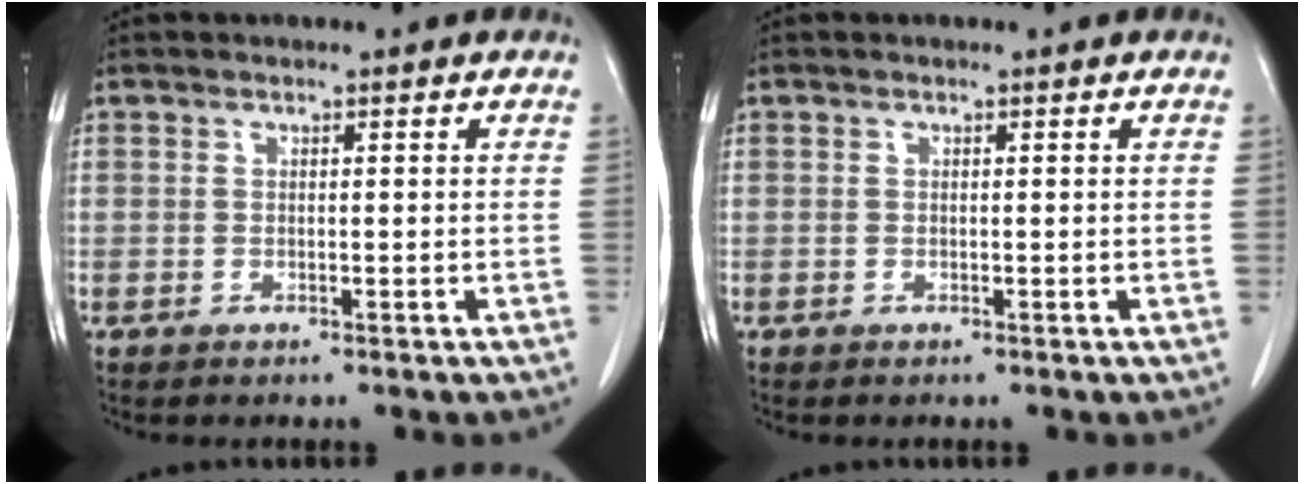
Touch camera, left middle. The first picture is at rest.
{"total": 0.0}